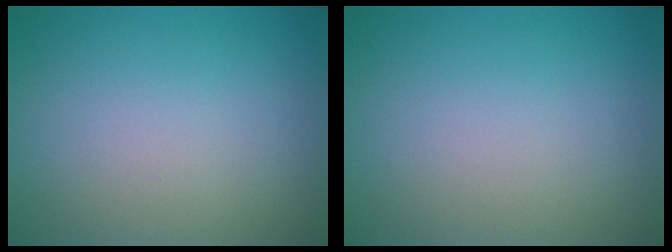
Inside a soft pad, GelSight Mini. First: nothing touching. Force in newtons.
{"total": 0.0}